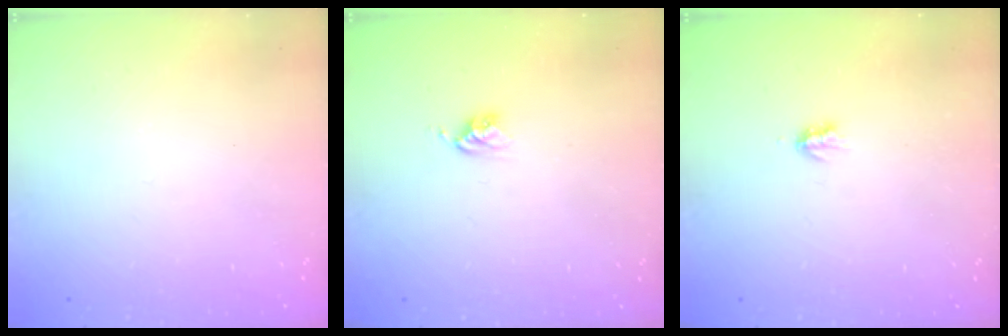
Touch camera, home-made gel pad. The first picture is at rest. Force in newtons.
{"total": 3.9, "press": 3.8, "slide": 0.3}
{"total": 1.9, "press": 1.8, "slide": 0.4}